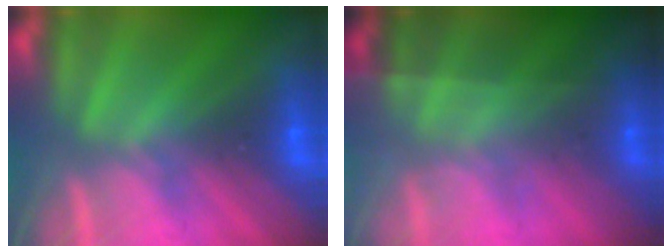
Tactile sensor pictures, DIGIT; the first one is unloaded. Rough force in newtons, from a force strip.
{"total": 1.8}